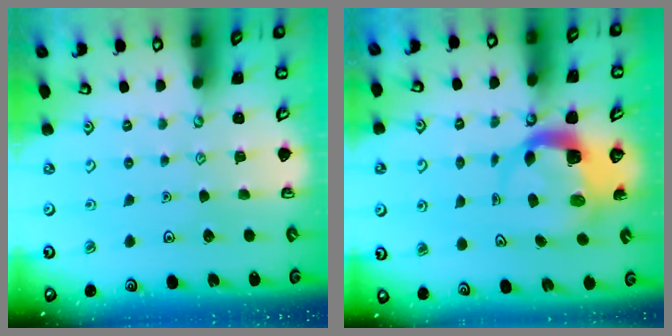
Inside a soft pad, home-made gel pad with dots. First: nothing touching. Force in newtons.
{"total": 4.5, "press": 4.5, "slide": 0.6}